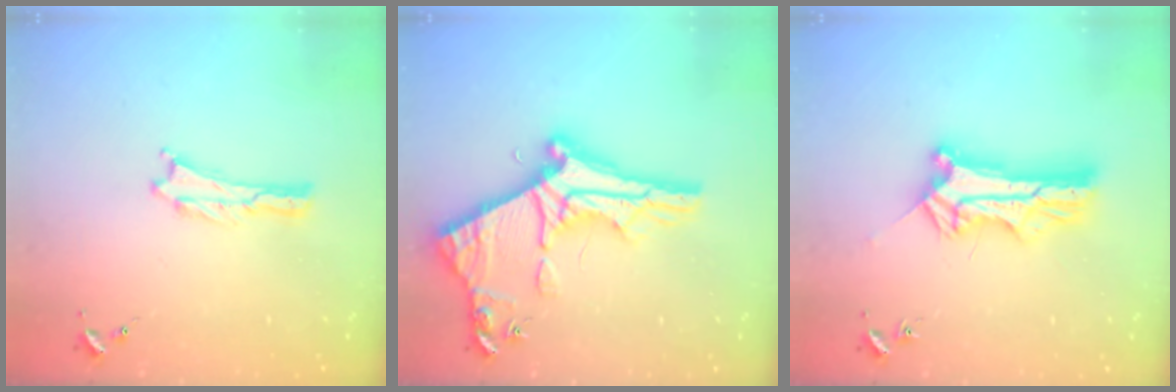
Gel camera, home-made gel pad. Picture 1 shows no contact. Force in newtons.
{"total": 11.2, "press": 11.1, "slide": 1.1}
{"total": 10.0, "press": 9.9, "slide": 1.0}